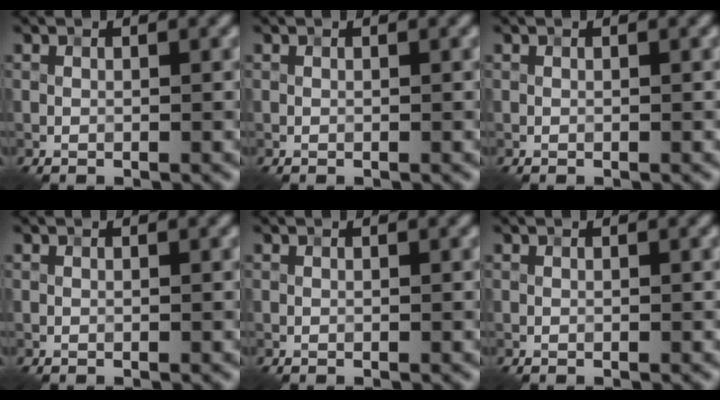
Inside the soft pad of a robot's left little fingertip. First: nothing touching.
{"total": 0.0}
{"total": 0.0}
{"total": 0.0}
{"total": 0.0}
{"total": 0.0}